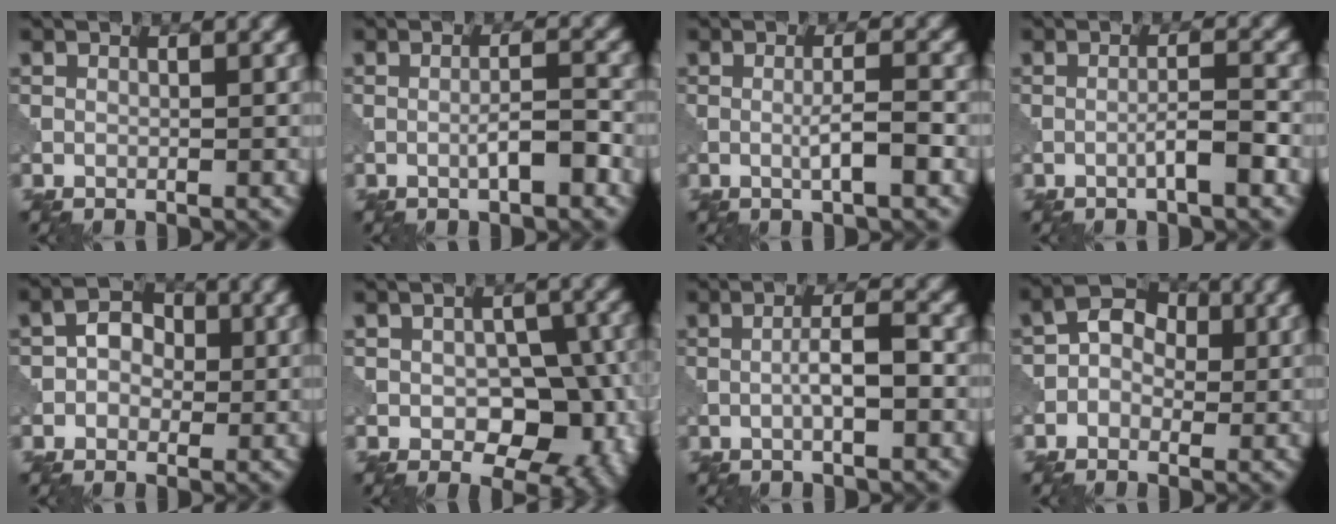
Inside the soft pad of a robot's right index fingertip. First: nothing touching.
{"total": 2.6, "force": [-1.0, 0.4, 2.3], "torque": [-0.037, 0.008, -0.018]}
{"total": 2.6, "force": [-0.5, 0.2, 2.6], "torque": [-0.043, 0.003, -0.013]}
{"total": 2.3, "force": [-1.1, 0.1, 2.0], "torque": [-0.033, 0.010, -0.022]}
{"total": 2.9, "force": [0.0, 2.3, 1.7], "torque": [-0.024, 0.006, -0.008]}
{"total": 9.9, "force": [-1.5, 6.3, 7.5], "torque": [-0.082, -0.014, -0.015]}
{"total": 3.1, "force": [-0.5, 0.6, 3.0], "torque": [-0.053, 0.006, -0.012]}
{"total": 3.3, "force": [-0.3, 2.5, 2.0], "torque": [-0.029, 0.009, -0.016]}